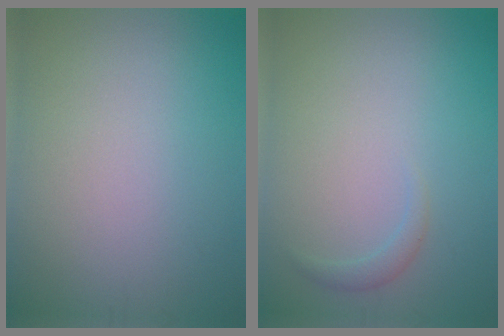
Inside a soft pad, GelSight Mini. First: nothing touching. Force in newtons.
{"total": 1.0, "press": 1.0, "slide": 0.1}